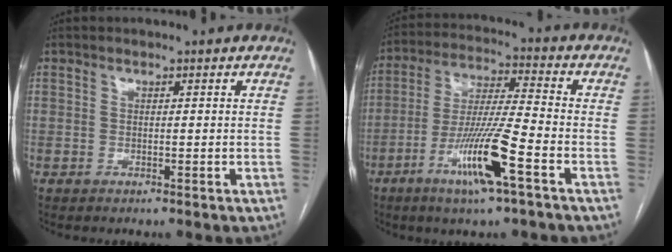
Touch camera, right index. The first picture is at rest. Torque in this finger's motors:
{"motor_torque": [2.14, 0.00, 1.05, 0.21]}